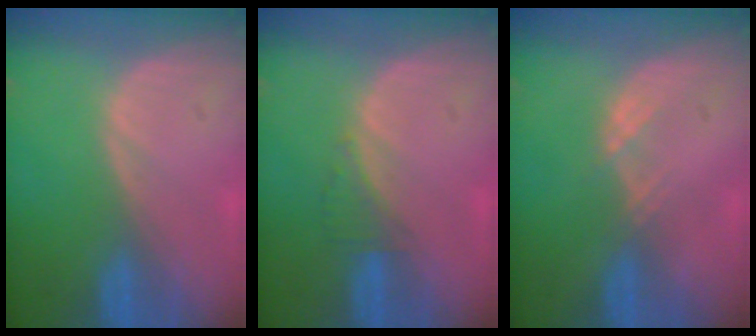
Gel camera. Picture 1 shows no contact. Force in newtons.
{"total": 1.7, "press": 1.6, "slide": 0.7}
{"total": 1.5, "press": 1.3, "slide": 0.8}